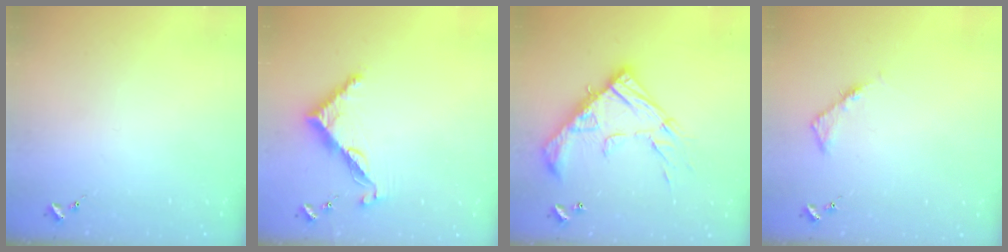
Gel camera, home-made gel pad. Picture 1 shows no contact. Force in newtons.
{"total": 8.7, "press": 8.7, "slide": 0.6}
{"total": 20.3, "press": 20.3, "slide": 1.7}
{"total": 4.1, "press": 4.0, "slide": 0.5}